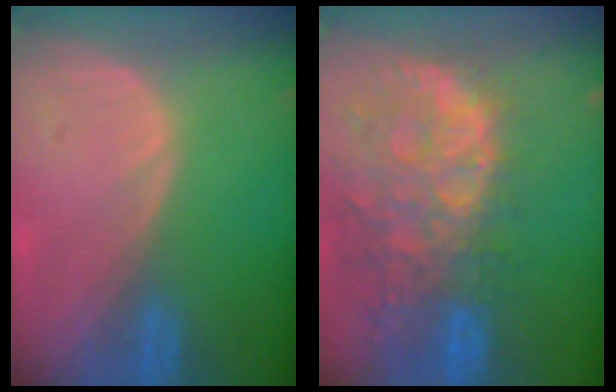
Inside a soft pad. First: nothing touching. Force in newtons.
{"total": 13.7, "press": 11.0, "slide": 8.1}